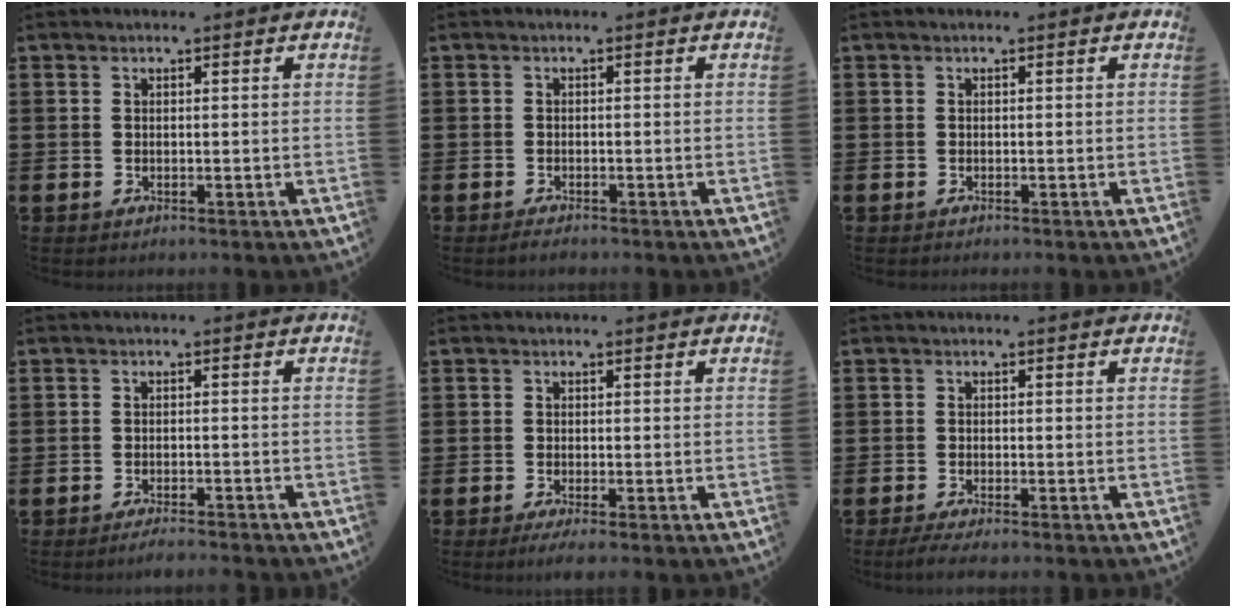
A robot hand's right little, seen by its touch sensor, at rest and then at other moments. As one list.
[{"total": 0.7, "force": [-0.6, 0.1, 0.4], "torque": [-0.009, -0.004, -0.011]}, {"total": 0.0}, {"total": 1.5, "force": [-1.4, -0.1, 0.5], "torque": [-0.008, 0.000, -0.027]}, {"total": 1.2, "force": [-0.6, 0.1, 1.0], "torque": [-0.016, -0.003, -0.011]}, {"total": 1.5, "force": [-1.0, 0.1, 1.1], "torque": [-0.017, -0.001, -0.018]}]